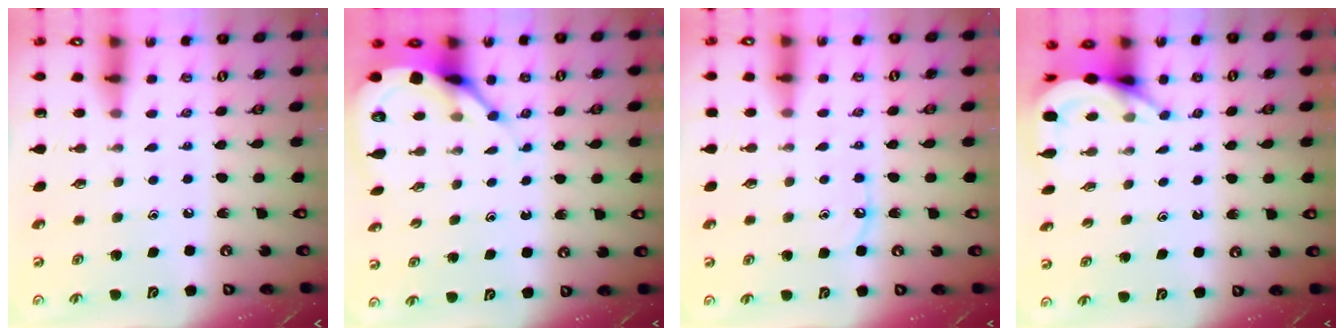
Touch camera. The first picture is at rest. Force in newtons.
{"total": 7.3, "press": 7.3, "slide": 0.9}
{"total": 5.0, "press": 4.9, "slide": 0.6}
{"total": 5.5, "press": 5.5, "slide": 0.3}